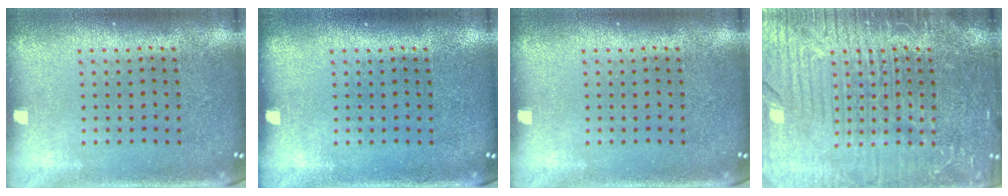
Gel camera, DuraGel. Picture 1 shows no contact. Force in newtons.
{"total": 0.0}
{"total": 0.0}
{"total": 7.2, "press": 7.1, "slide": 0.9}